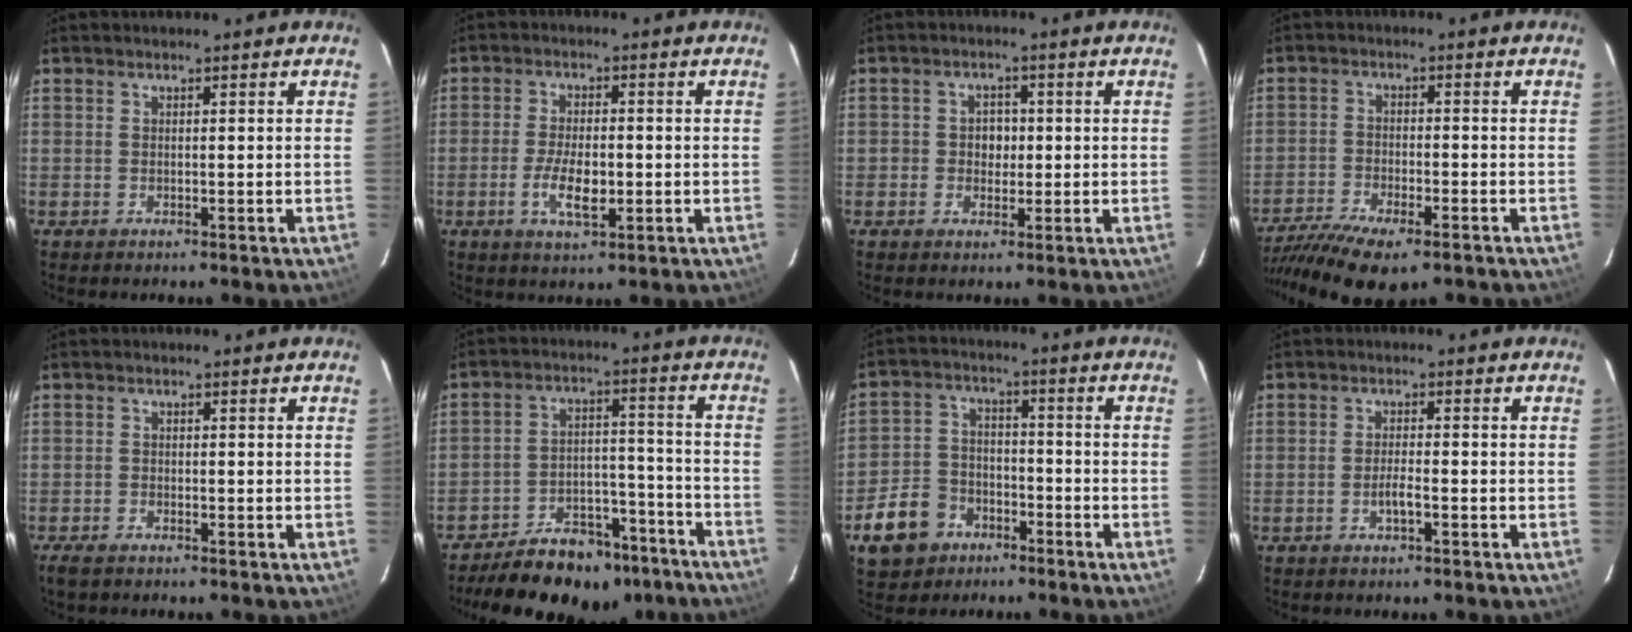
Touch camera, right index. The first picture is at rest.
{"total": 6.2, "force": [-1.8, 2.3, 5.5], "torque": [-0.111, -0.008, -0.031]}
{"total": 3.3, "force": [-0.3, 3.0, 1.3], "torque": [-0.021, 0.010, -0.006]}
{"total": 15.0, "force": [-11.4, 4.3, 8.8], "torque": [-0.193, -0.049, -0.194]}
{"total": 2.7, "force": [-2.1, 0.9, 1.3], "torque": [-0.035, -0.008, -0.043]}
{"total": 19.2, "force": [-15.7, 8.5, 7.1], "torque": [-0.139, 0.035, -0.205]}
{"total": 11.0, "force": [-6.2, 8.2, 3.8], "torque": [-0.117, 0.019, -0.093]}
{"total": 2.3, "force": [-1.2, 0.4, 1.9], "torque": [-0.038, -0.001, -0.023]}